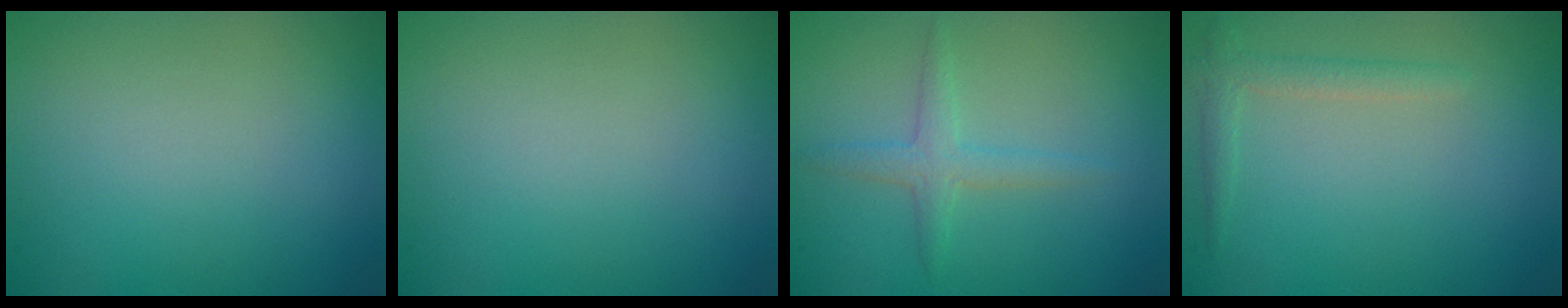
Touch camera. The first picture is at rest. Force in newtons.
{"total": 0.0}
{"total": 1.9, "press": 1.9, "slide": 0.1}
{"total": 1.7, "press": 1.6, "slide": 0.1}